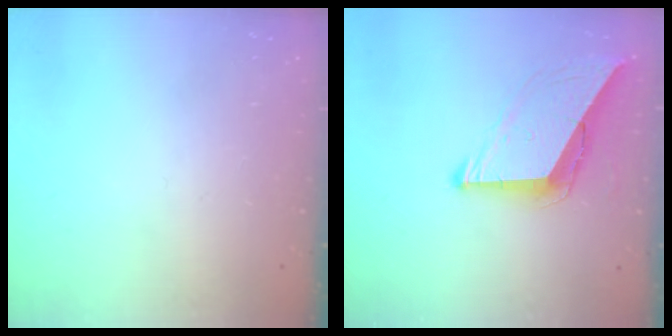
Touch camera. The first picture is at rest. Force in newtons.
{"total": 10.0, "press": 9.9, "slide": 1.0}